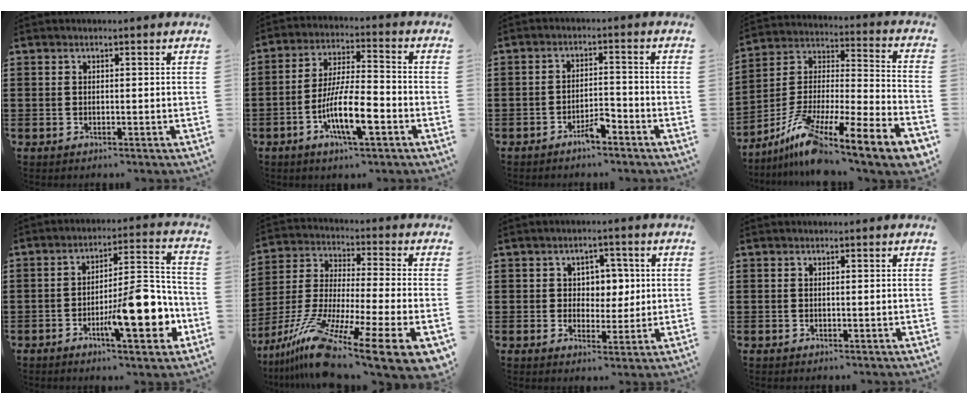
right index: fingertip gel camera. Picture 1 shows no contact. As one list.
[{"total": 10.5, "force": [-4.2, 2.7, 9.2], "torque": [-0.188, -0.006, -0.079]}, {"total": 3.4, "force": [-2.7, 0.7, 1.9], "torque": [-0.033, 0.006, -0.051]}, {"total": 11.9, "force": [-9.0, 0.7, 7.8], "torque": [-0.136, -0.002, -0.169]}, {"total": 13.3, "force": [-5.1, 4.0, 11.6], "torque": [-0.162, -0.003, -0.089]}, {"total": 15.8, "force": [-11.3, 1.5, 11.0], "torque": [-0.224, 0.002, -0.200]}, {"total": 4.3, "force": [1.0, 3.8, 1.7], "torque": [-0.034, 0.009, 0.013]}, {"total": 0.0}]